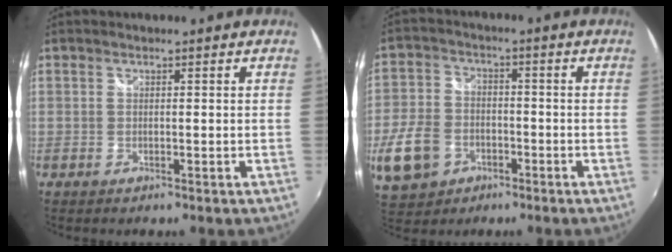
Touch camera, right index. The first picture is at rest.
{"total": 11.9, "force": [-4.5, 9.0, 6.2], "torque": [-0.165, 0.005, -0.077]}